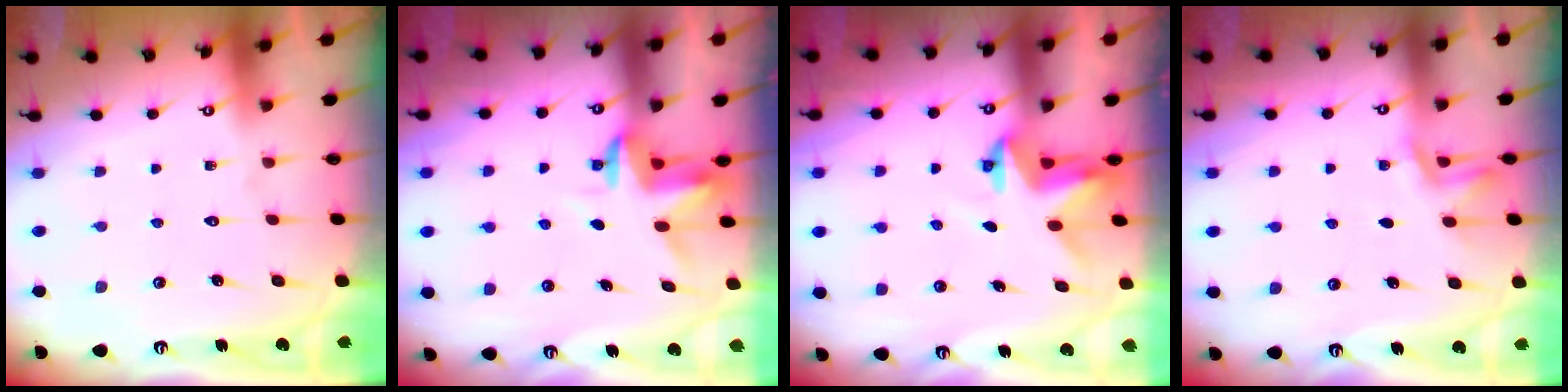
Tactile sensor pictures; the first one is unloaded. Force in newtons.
{"total": 3.5, "press": 3.5, "slide": 0.2}
{"total": 3.3, "press": 3.3, "slide": 0.2}
{"total": 2.0, "press": 1.6, "slide": 1.1}